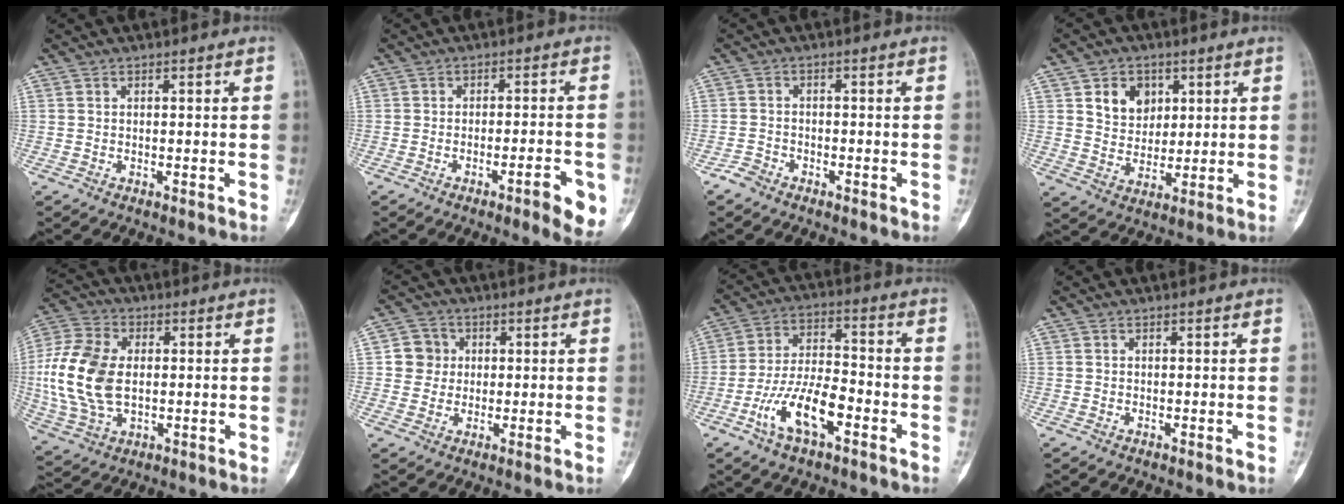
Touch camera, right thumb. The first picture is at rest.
{"total": 7.3, "force": [-3.3, 1.5, 6.4], "torque": [-0.080, 0.009, -0.040]}
{"total": 2.3, "force": [-1.9, 1.3, 0.5], "torque": [-0.013, 0.007, -0.038]}
{"total": 8.0, "force": [3.1, 6.3, 3.9], "torque": [-0.030, -0.014, 0.056]}
{"total": 16.1, "force": [0.2, 10.3, 12.3], "torque": [-0.256, 0.007, 0.006]}
{"total": 5.1, "force": [0.7, 4.9, 1.0], "torque": [0.013, 0.006, 0.006]}
{"total": 12.6, "force": [-5.5, 5.5, 10.0], "torque": [-0.190, 0.037, -0.101]}
{"total": 0.0}